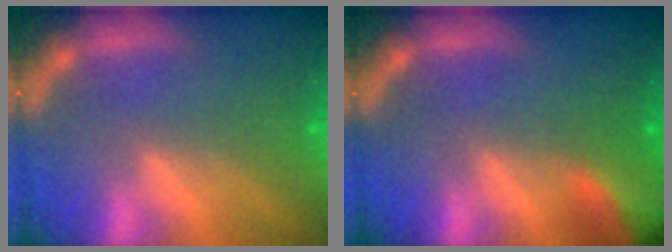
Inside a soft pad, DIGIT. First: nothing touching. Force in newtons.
{"total": 6.5}